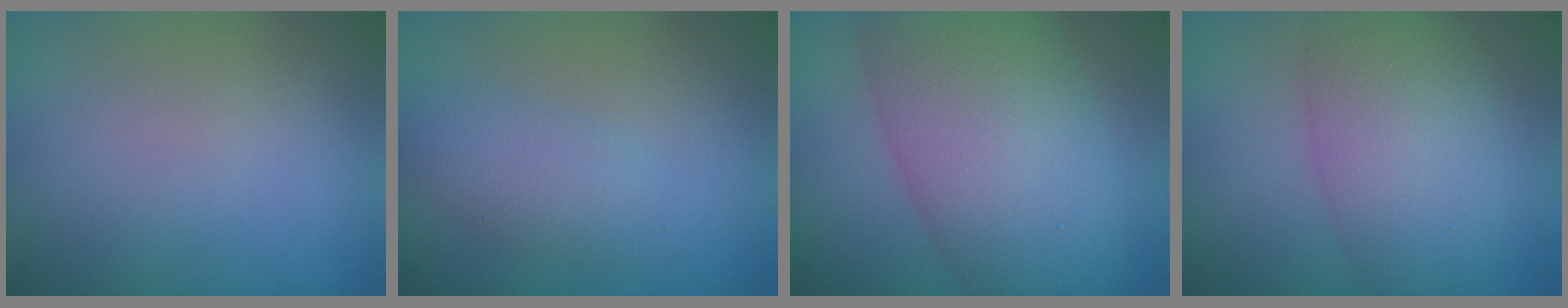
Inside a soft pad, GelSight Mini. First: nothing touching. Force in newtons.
{"total": 2.9, "press": 2.9, "slide": 0.1}
{"total": 11.0, "press": 11.0, "slide": 0.2}
{"total": 6.7, "press": 6.7, "slide": 0.2}